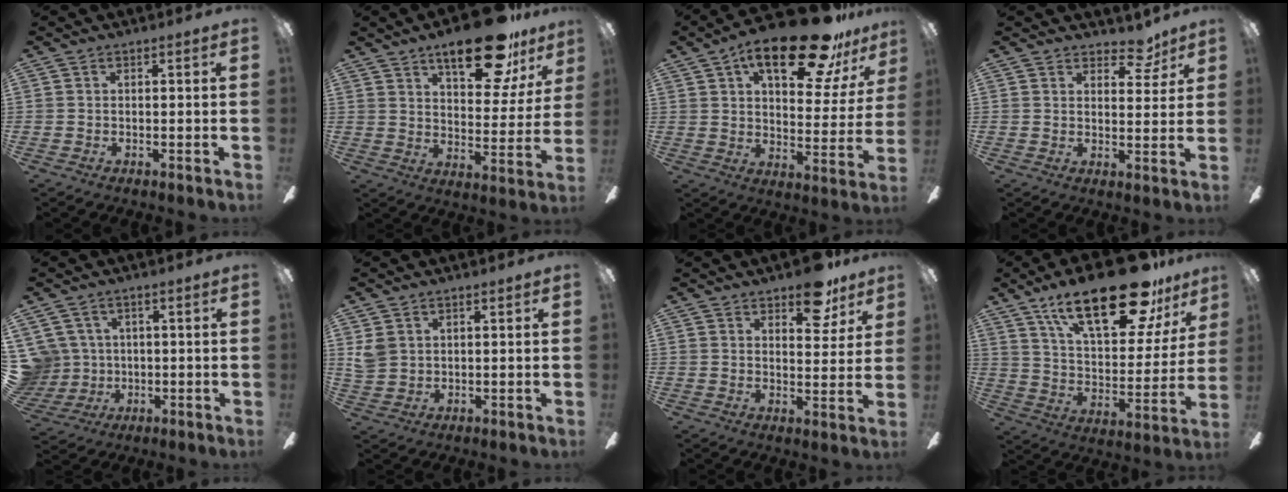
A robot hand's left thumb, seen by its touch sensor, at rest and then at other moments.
{"total": 19.2, "force": [13.0, 7.2, 12.2], "torque": [-0.171, -0.069, 0.209]}
{"total": 22.1, "force": [14.2, 8.0, 14.9], "torque": [-0.211, -0.082, 0.227]}
{"total": 6.7, "force": [5.2, 3.2, 2.7], "torque": [-0.019, -0.029, 0.087]}
{"total": 7.8, "force": [1.9, 7.5, 0.8], "torque": [-0.043, -0.004, 0.045]}
{"total": 4.3, "force": [2.2, 3.4, 1.4], "torque": [-0.026, 0.004, 0.044]}
{"total": 9.6, "force": [7.0, 4.5, 4.9], "torque": [-0.040, -0.037, 0.118]}
{"total": 27.7, "force": [18.0, 10.4, 18.3], "torque": [-0.282, -0.100, 0.298]}